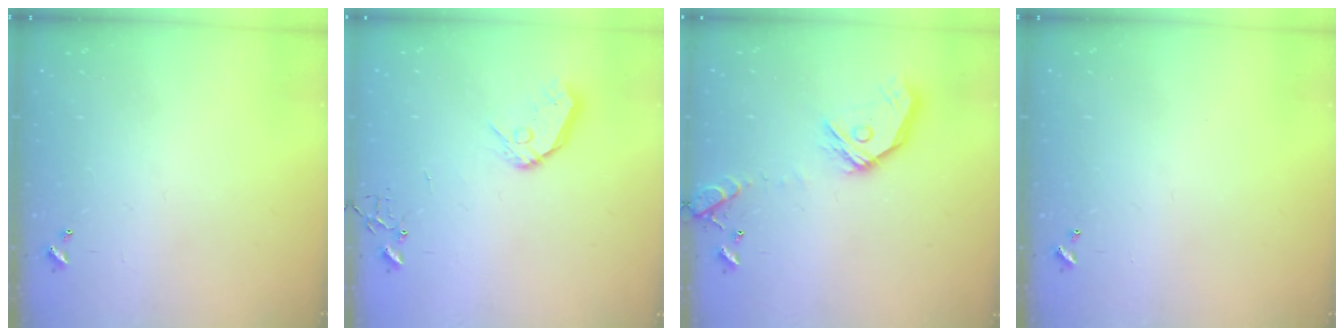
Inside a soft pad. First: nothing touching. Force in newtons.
{"total": 10.5, "press": 10.5, "slide": 1.3}
{"total": 16.5, "press": 16.3, "slide": 2.4}
{"total": 0.0}